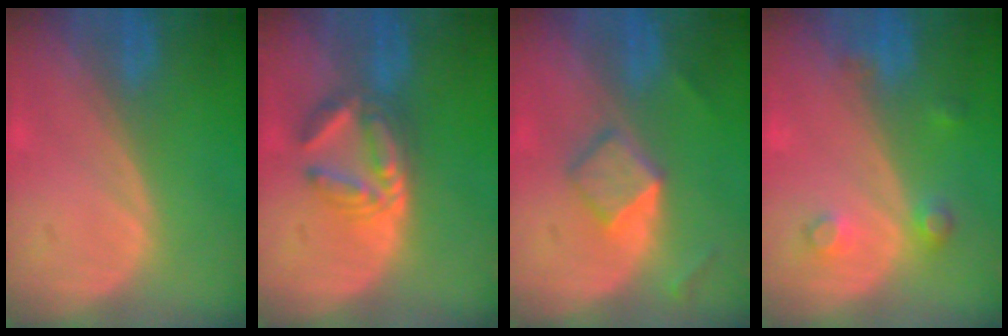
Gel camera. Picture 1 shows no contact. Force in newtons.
{"total": 6.2, "press": 5.6, "slide": 2.6}
{"total": 4.7, "press": 4.2, "slide": 2.1}
{"total": 3.2, "press": 3.1, "slide": 0.8}